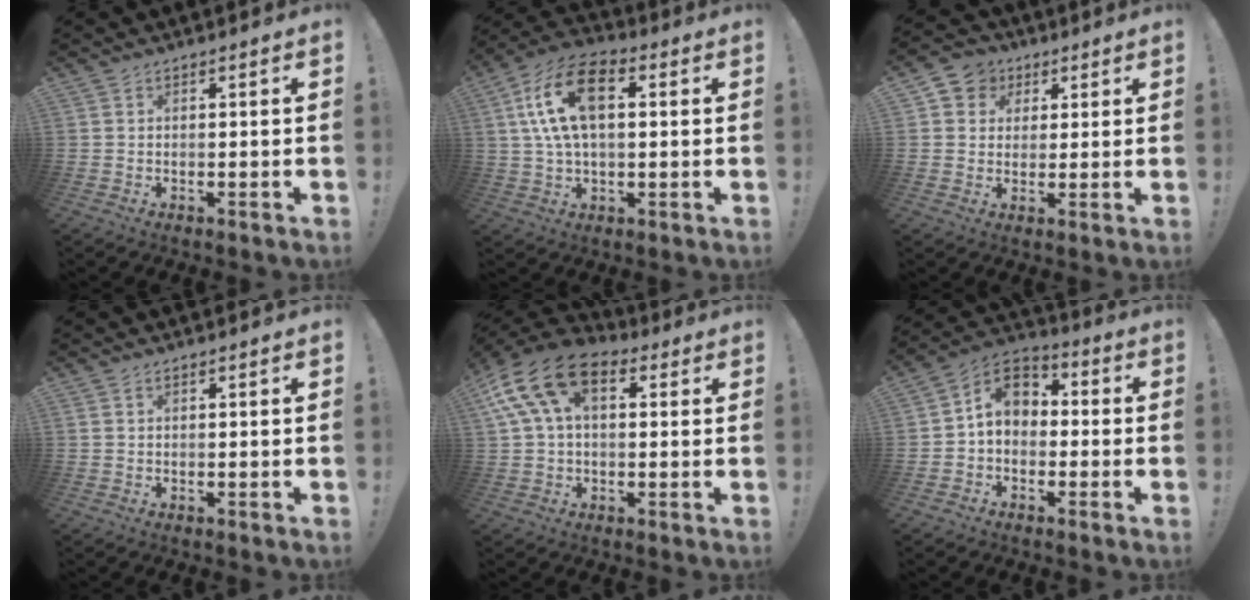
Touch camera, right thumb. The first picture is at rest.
{"total": 15.9, "force": [3.9, 8.7, 12.7], "torque": [-0.240, 0.010, 0.069]}
{"total": 6.5, "force": [1.5, 6.1, 1.6], "torque": [-0.025, 0.000, 0.032]}
{"total": 0.6, "force": [0.4, 0.3, 0.4], "torque": [-0.013, 0.003, 0.010]}
{"total": 16.3, "force": [6.1, 9.8, 11.4], "torque": [-0.220, -0.010, 0.109]}
{"total": 8.5, "force": [0.5, 6.7, 5.2], "torque": [-0.082, 0.017, 0.016]}